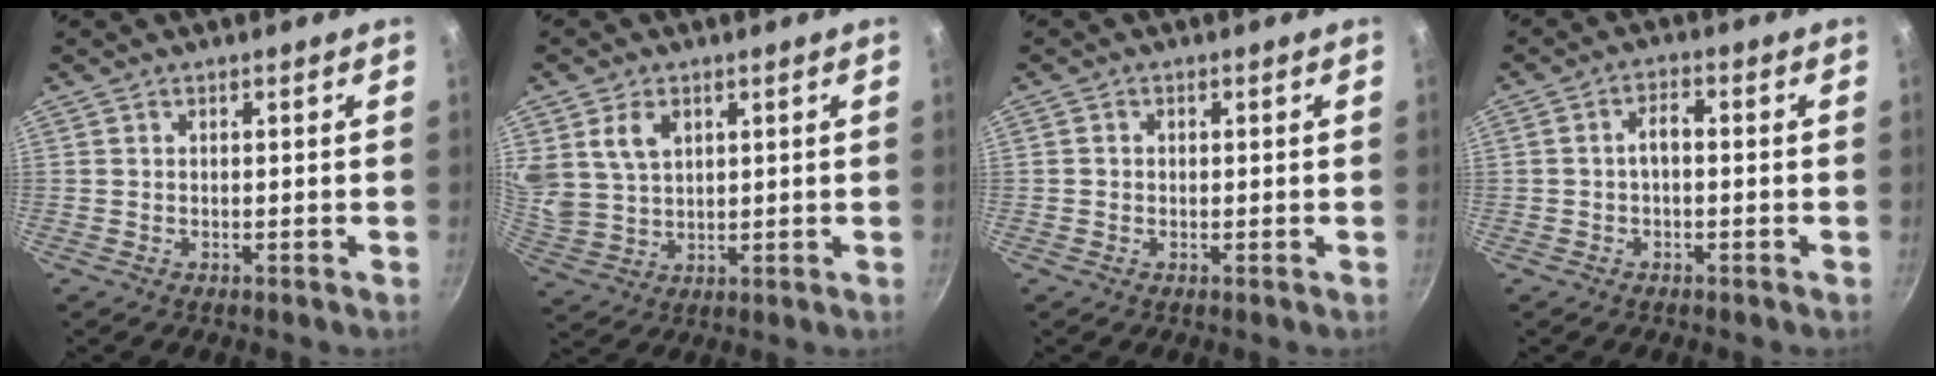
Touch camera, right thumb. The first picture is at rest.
{"total": 7.7, "force": [3.1, 5.4, 4.6], "torque": [-0.072, -0.014, 0.070]}
{"total": 1.0, "force": [-0.1, 0.9, 0.4], "torque": [-0.004, 0.003, -0.003]}
{"total": 4.2, "force": [-0.7, 1.9, 3.7], "torque": [-0.065, 0.028, -0.015]}